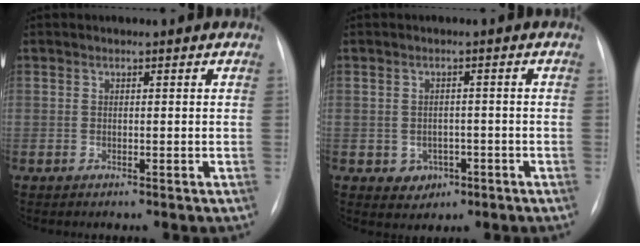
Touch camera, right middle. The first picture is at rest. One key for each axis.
{"total": 3.3, "fx": -1.3, "fy": 2.7, "fz": 1.2, "tx": -0.010, "ty": 0.007, "tz": -0.007}